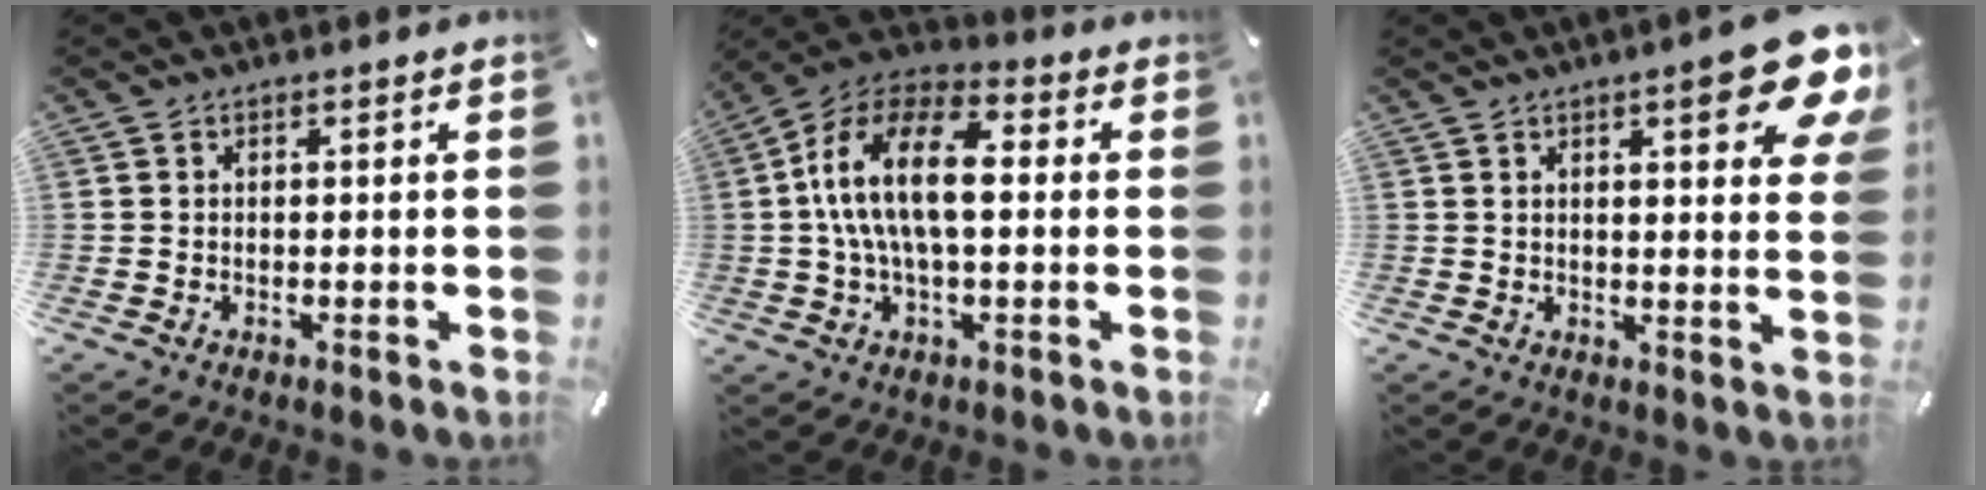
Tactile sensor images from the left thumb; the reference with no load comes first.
{"total": 15.4, "force": [0.6, 8.1, 13.0], "torque": [-0.273, 0.008, 0.008]}
{"total": 12.9, "force": [6.5, 3.1, 10.7], "torque": [-0.135, -0.040, 0.099]}